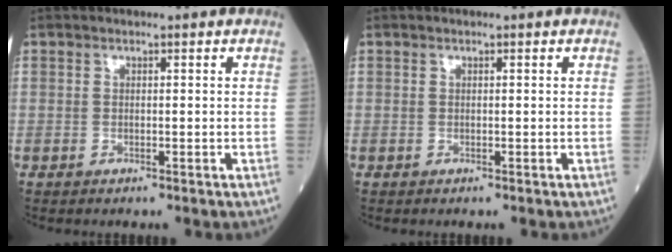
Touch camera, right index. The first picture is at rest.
{"total": 0.0}